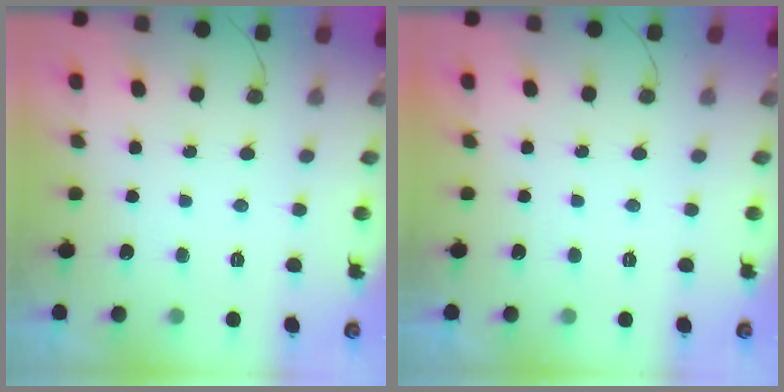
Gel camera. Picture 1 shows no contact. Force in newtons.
{"total": 0.0}